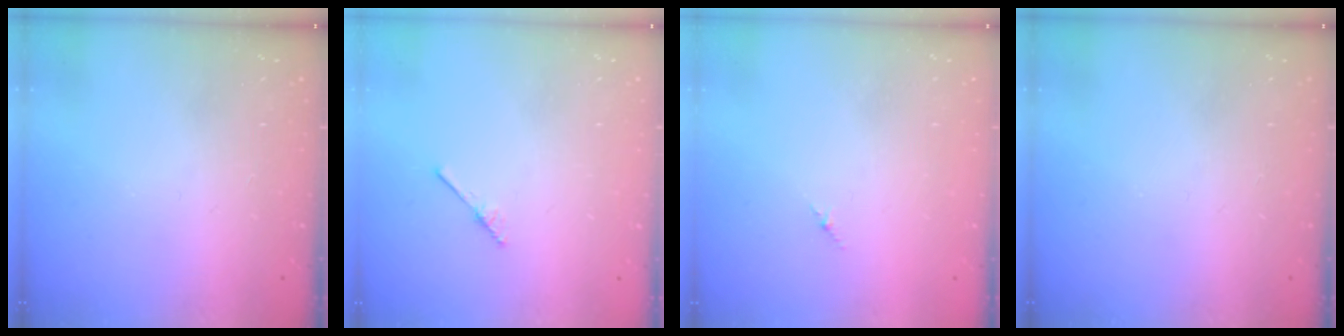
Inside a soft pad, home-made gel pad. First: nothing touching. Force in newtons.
{"total": 2.5, "press": 2.4, "slide": 0.3}
{"total": 1.8, "press": 1.7, "slide": 0.6}
{"total": 0.0}